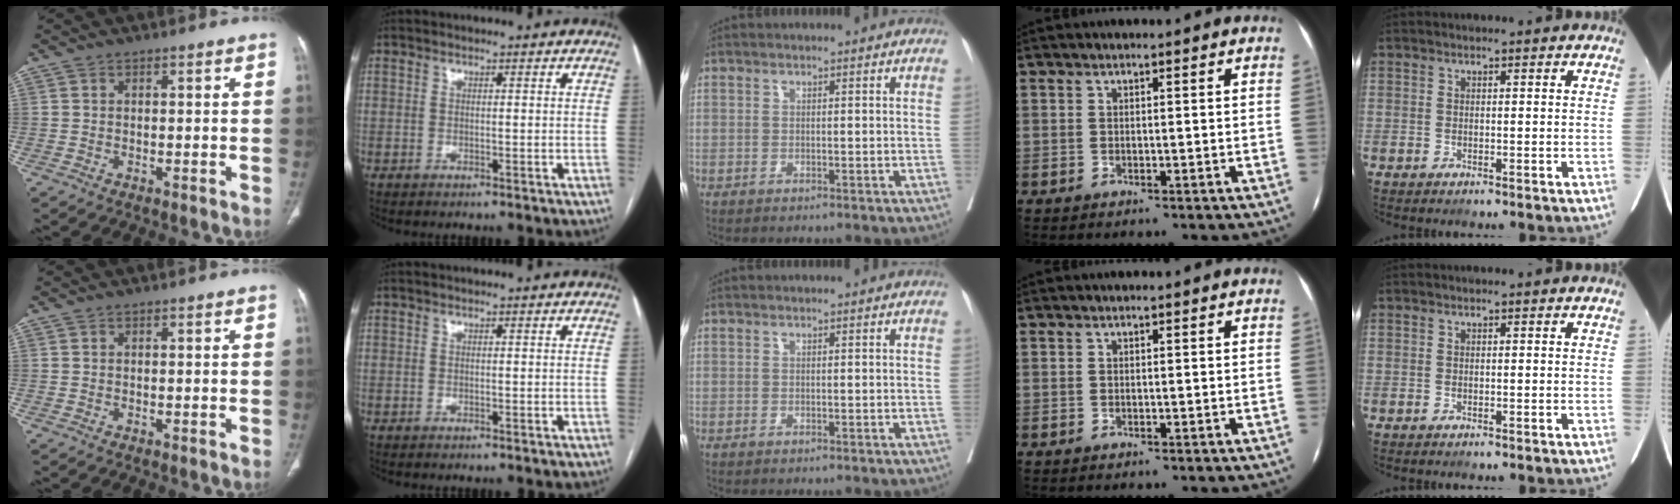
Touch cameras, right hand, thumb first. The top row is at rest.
{}